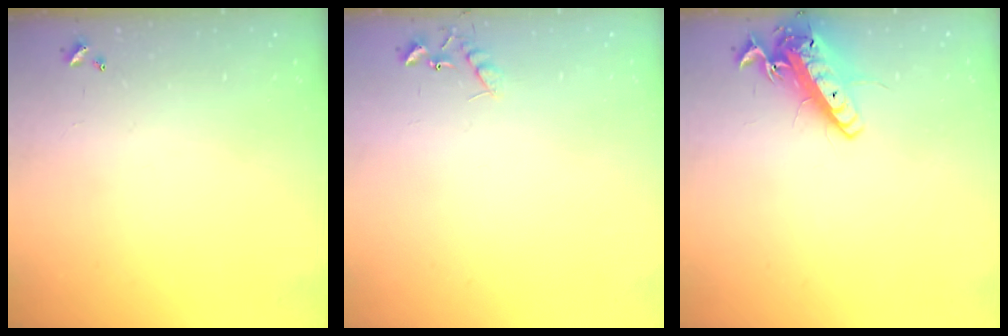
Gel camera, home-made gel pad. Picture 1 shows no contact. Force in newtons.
{"total": 7.6, "press": 7.6, "slide": 0.7}
{"total": 14.0, "press": 13.8, "slide": 2.7}